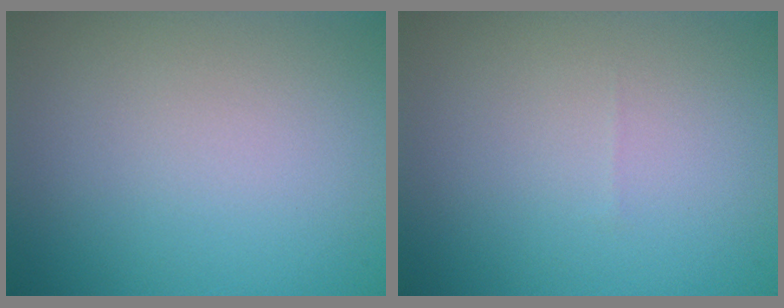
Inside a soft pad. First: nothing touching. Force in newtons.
{"total": 0.0}